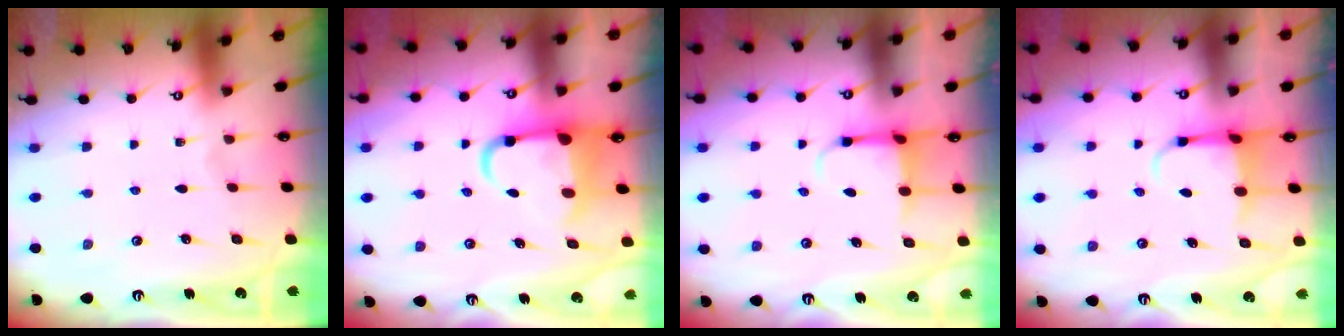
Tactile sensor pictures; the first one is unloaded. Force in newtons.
{"total": 6.2, "press": 5.9, "slide": 1.7}
{"total": 3.9, "press": 3.7, "slide": 1.2}
{"total": 4.0, "press": 3.8, "slide": 1.0}